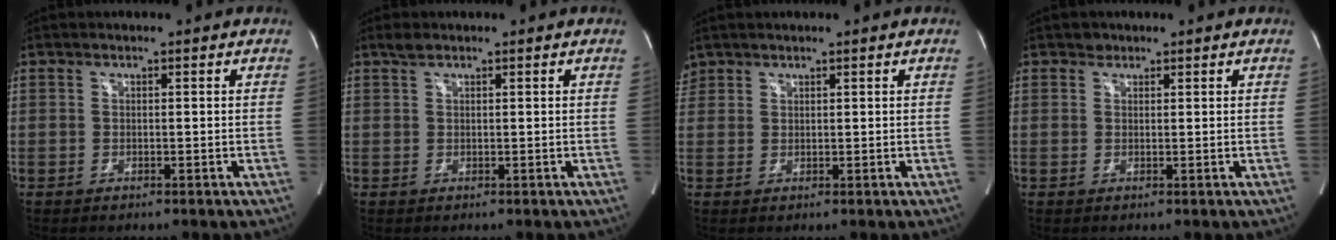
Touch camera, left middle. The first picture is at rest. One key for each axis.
{"total": 1.1, "fx": 0.9, "fy": 0.4, "fz": 0.5, "tx": -0.015, "ty": 0.008, "tz": 0.021}
{"total": 2.1, "fx": 1.8, "fy": 1.2, "fz": 0.0, "tx": -0.003, "ty": 0.014, "tz": 0.036}
{"total": 1.0, "fx": 0.7, "fy": 0.6, "fz": 0.0, "tx": 0.004, "ty": -0.002, "tz": 0.009}